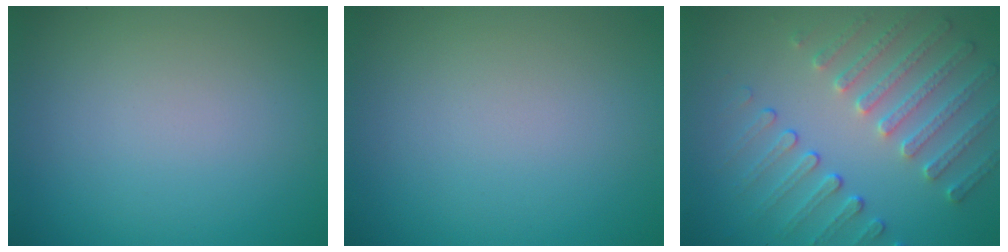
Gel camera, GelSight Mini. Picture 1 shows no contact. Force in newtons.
{"total": 0.0}
{"total": 5.0, "press": 3.8, "slide": 3.3}